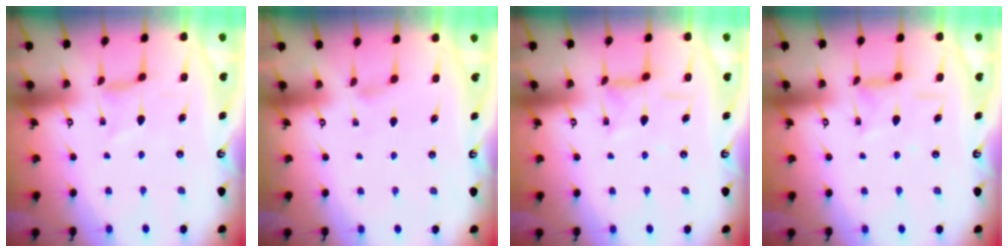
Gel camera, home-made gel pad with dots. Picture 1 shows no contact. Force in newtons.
{"total": 1.3, "press": 1.3, "slide": 0.4}
{"total": 5.1, "press": 5.1, "slide": 0.3}
{"total": 5.1, "press": 5.1, "slide": 0.3}